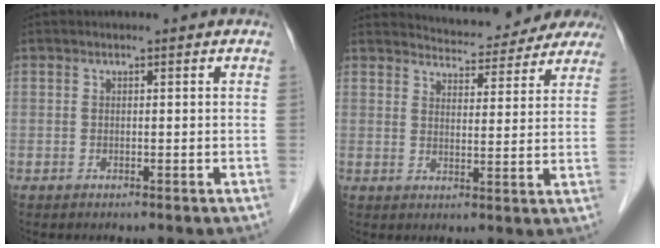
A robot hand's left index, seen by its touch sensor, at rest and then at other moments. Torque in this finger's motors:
{"motor_torque": [0.17, -0.17, 0.53, 0.08]}